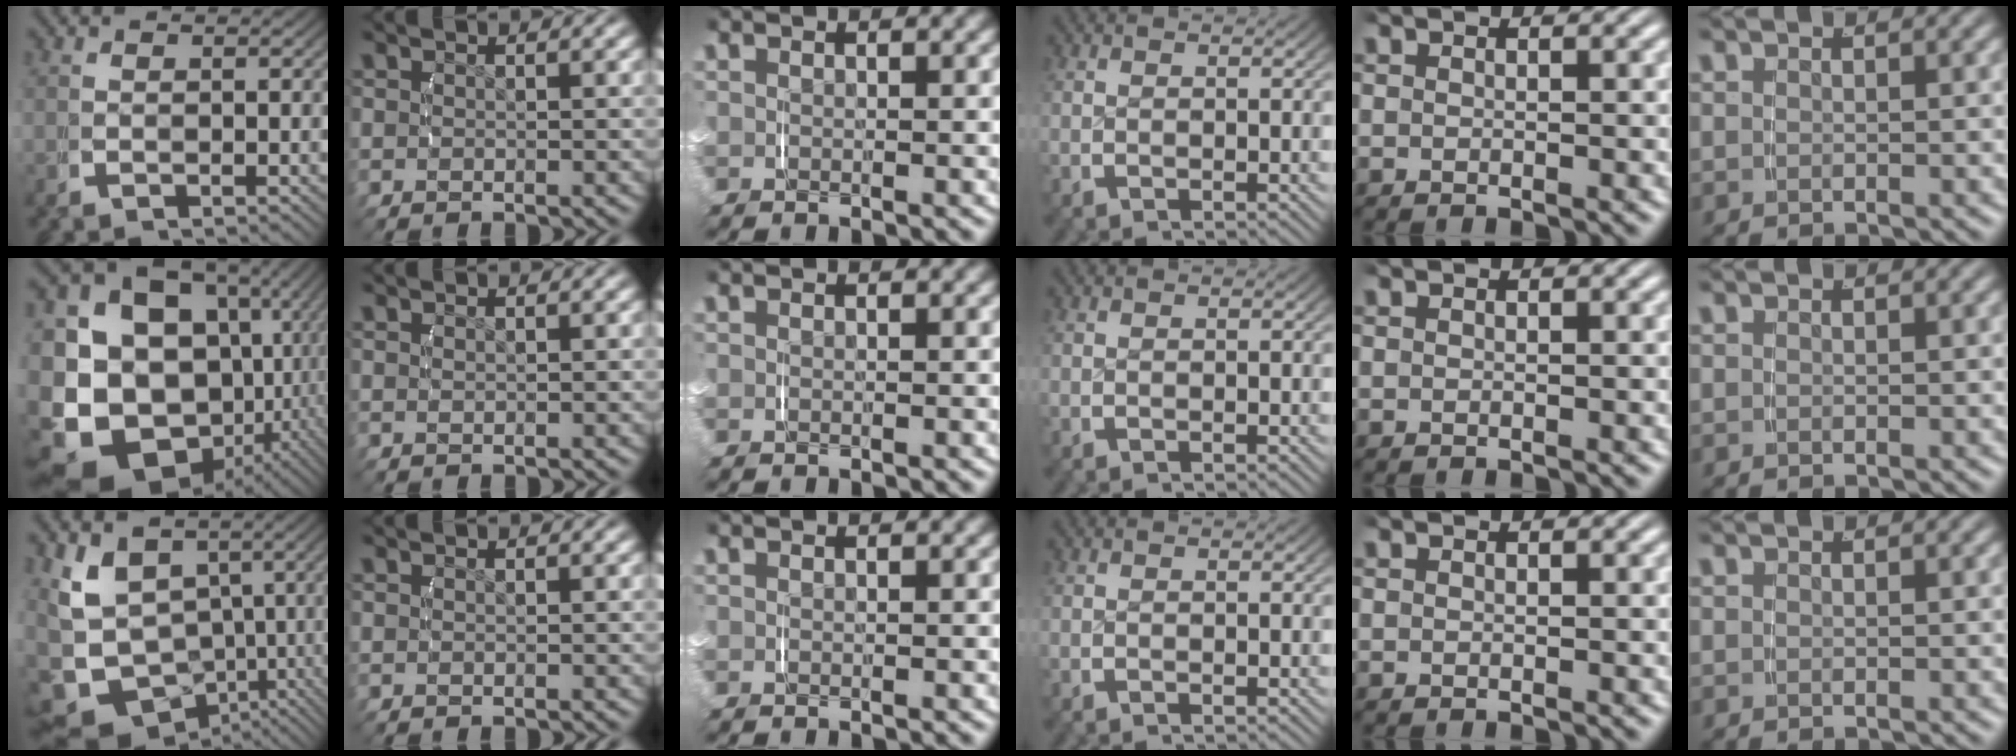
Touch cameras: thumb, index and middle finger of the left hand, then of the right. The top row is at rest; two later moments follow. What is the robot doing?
{"motion": "lift_and_place", "object": "backpack"}